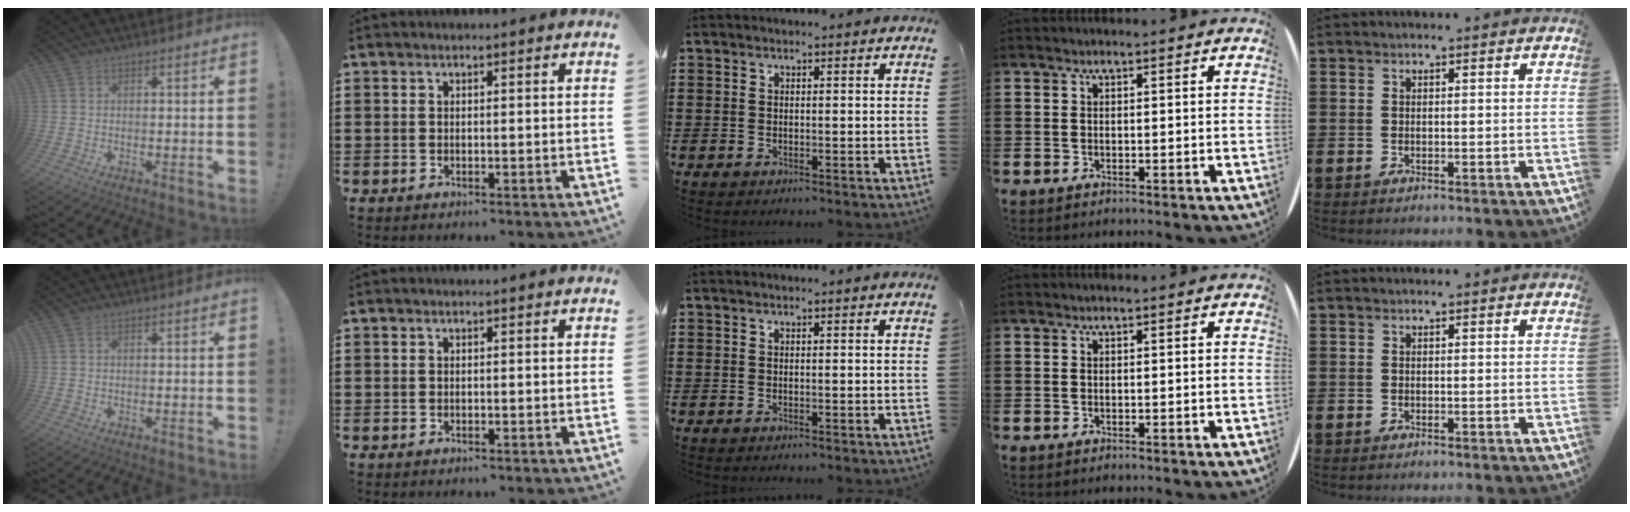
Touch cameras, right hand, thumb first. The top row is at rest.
{}